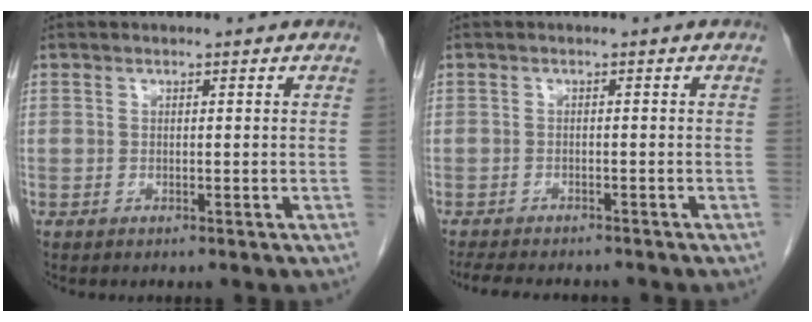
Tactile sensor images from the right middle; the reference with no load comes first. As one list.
[{"total": 8.5, "force": [-7.5, 1.9, 3.5], "torque": [-0.054, -0.008, -0.105]}]